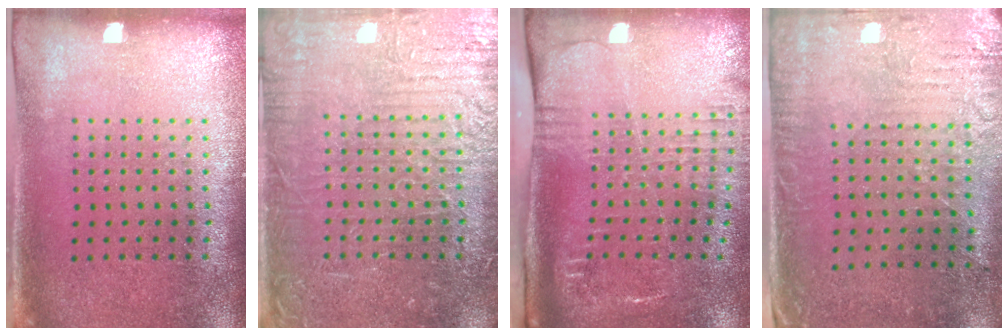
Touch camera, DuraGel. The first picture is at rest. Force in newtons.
{"total": 4.6, "press": 4.5, "slide": 0.8}
{"total": 2.7, "press": 2.0, "slide": 1.8}
{"total": 3.1, "press": 2.5, "slide": 1.8}